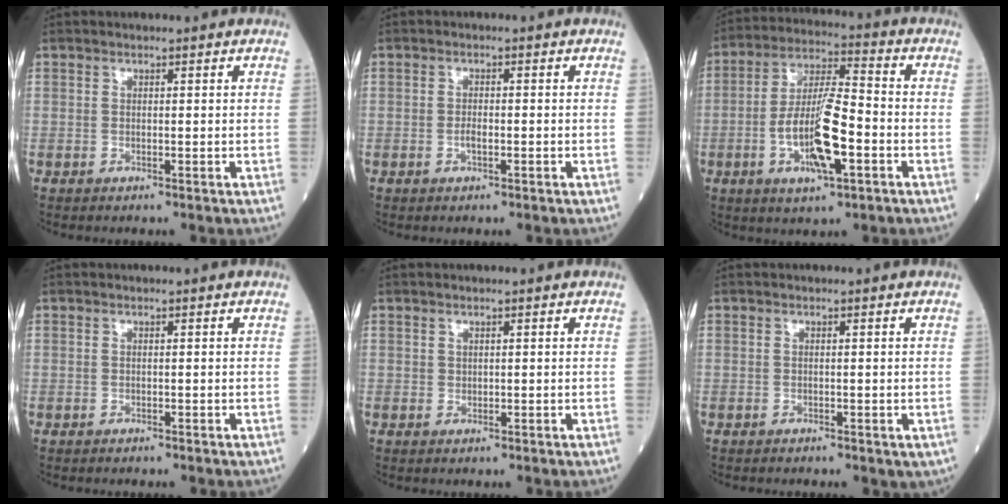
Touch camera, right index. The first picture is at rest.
{"total": 1.4, "force": [-0.6, 0.3, 1.2], "torque": [-0.028, 0.000, -0.011]}
{"total": 12.0, "force": [-3.6, 2.5, 11.2], "torque": [-0.219, 0.001, -0.063]}
{"total": 0.8, "force": [-0.7, 0.1, 0.4], "torque": [-0.012, -0.002, -0.009]}
{"total": 0.0}
{"total": 1.8, "force": [-1.1, 0.7, 1.2], "torque": [-0.020, -0.004, -0.011]}